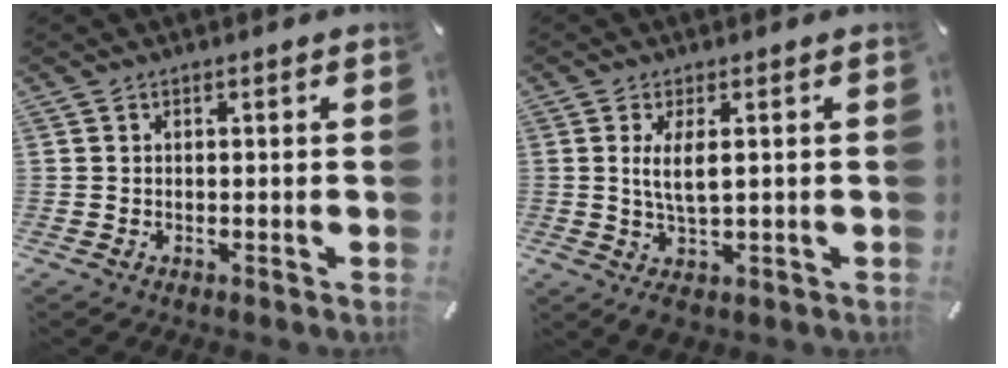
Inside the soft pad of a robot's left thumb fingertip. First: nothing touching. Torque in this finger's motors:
{"motor_torque": [0.14, 0.15, 0.46, -0.24, 0.10]}